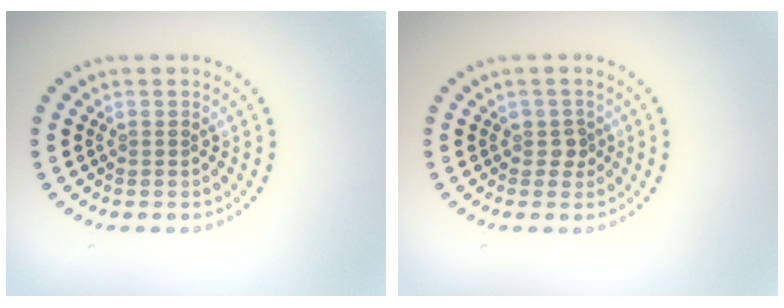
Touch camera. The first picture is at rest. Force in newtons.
{"total": 1.1, "press": 1.0, "slide": 0.5}